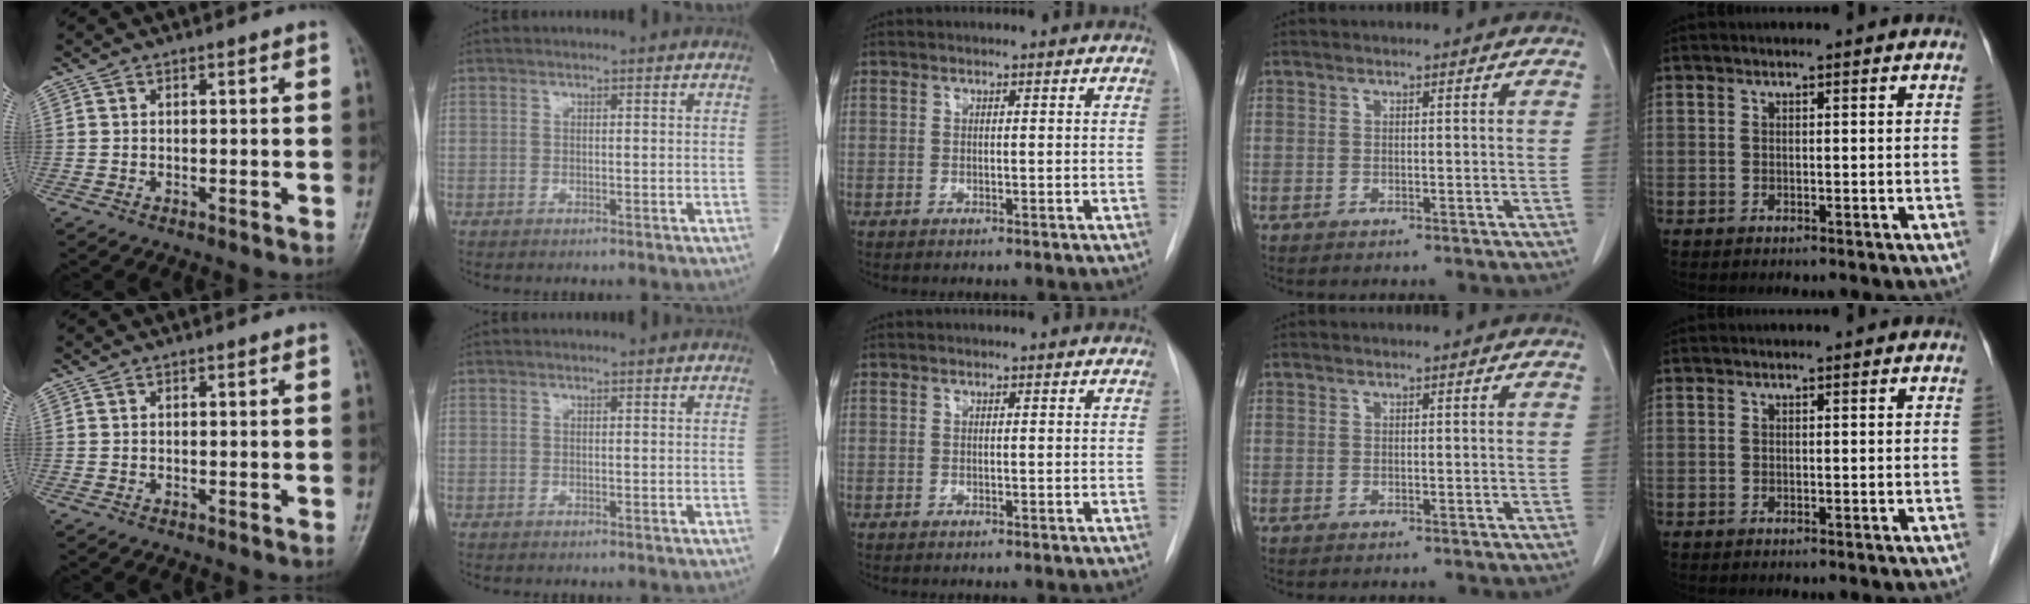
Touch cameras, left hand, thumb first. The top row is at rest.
{}